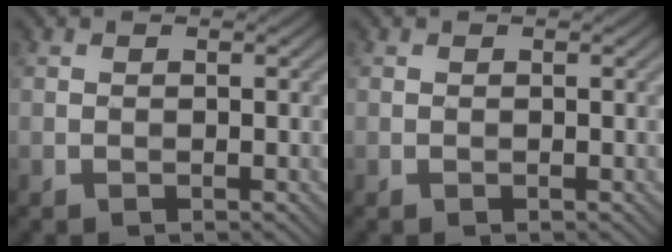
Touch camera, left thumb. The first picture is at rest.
{"total": 0.0}